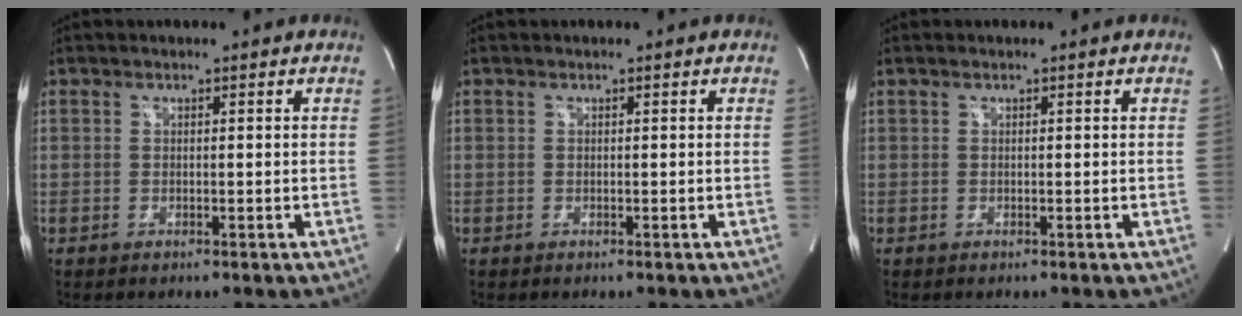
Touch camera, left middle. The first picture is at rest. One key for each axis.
{"total": 0.0}
{"total": 0.0}